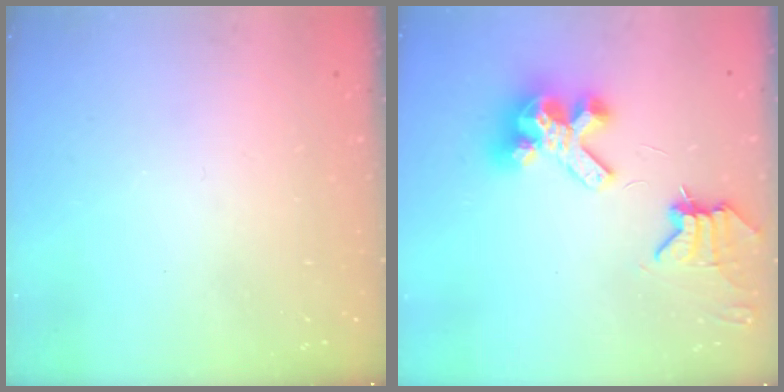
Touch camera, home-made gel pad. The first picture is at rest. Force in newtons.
{"total": 9.1, "press": 9.0, "slide": 1.3}